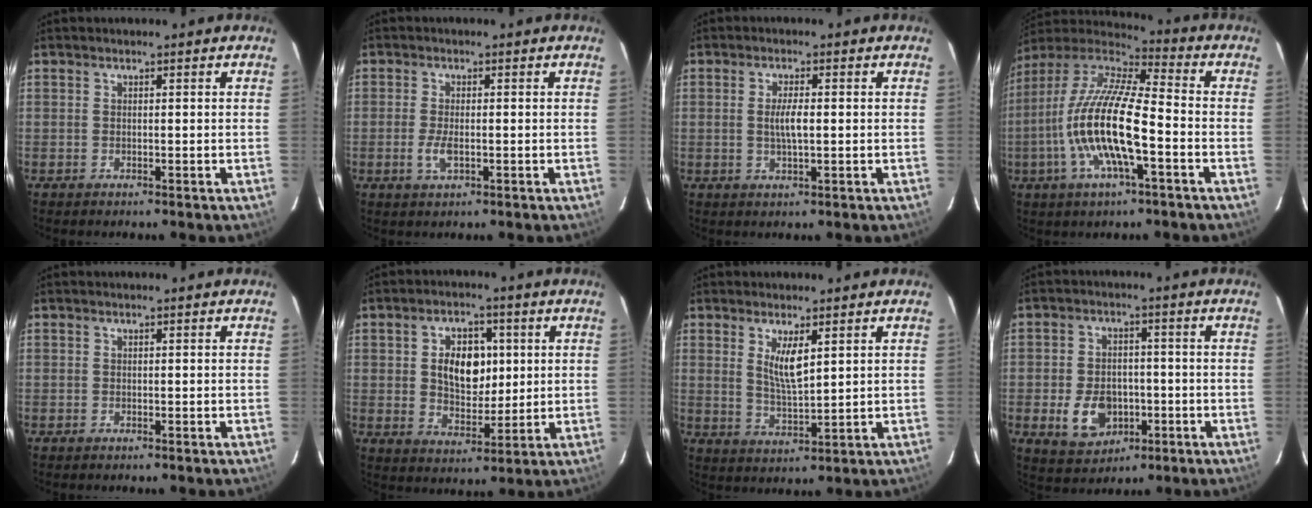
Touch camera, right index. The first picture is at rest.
{"total": 3.2, "force": [-0.9, 1.2, 2.8], "torque": [-0.061, -0.005, -0.017]}
{"total": 3.5, "force": [0.0, 0.7, 3.4], "torque": [-0.064, -0.001, 0.001]}
{"total": 17.8, "force": [-4.9, 4.2, 16.5], "torque": [-0.317, -0.013, -0.100]}
{"total": 0.0}
{"total": 9.4, "force": [1.7, 6.2, 6.9], "torque": [-0.120, 0.011, 0.036]}
{"total": 5.7, "force": [2.3, 1.6, 5.0], "torque": [-0.091, -0.010, 0.047]}
{"total": 9.1, "force": [-3.0, 6.7, 5.4], "torque": [-0.127, 0.000, -0.036]}